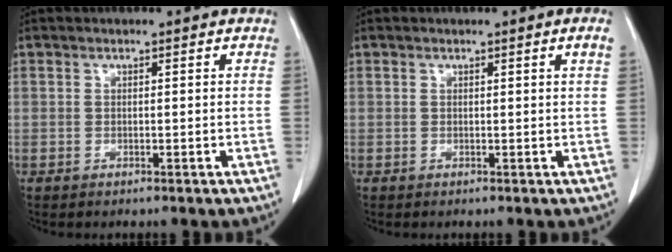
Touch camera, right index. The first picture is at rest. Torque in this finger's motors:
{"motor_torque": [0.01, -0.01, -0.01, 0.00]}